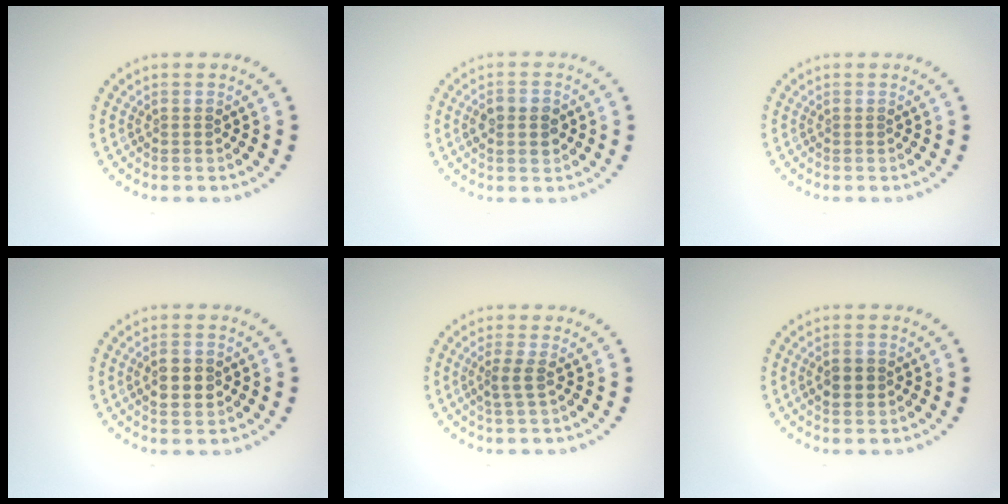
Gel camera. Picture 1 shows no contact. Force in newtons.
{"total": 2.6, "press": 2.6, "slide": 0.2}
{"total": 0.0}
{"total": 2.3, "press": 2.3, "slide": 0.2}
{"total": 1.7, "press": 1.2, "slide": 1.2}
{"total": 2.4, "press": 2.4, "slide": 0.1}